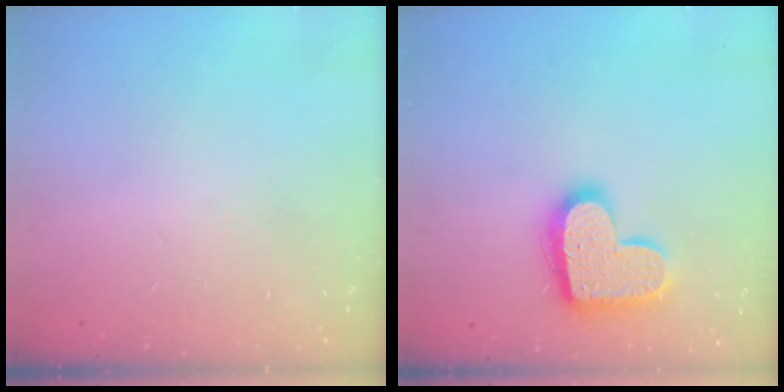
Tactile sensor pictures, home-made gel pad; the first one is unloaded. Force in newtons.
{"total": 17.2, "press": 17.2, "slide": 0.9}